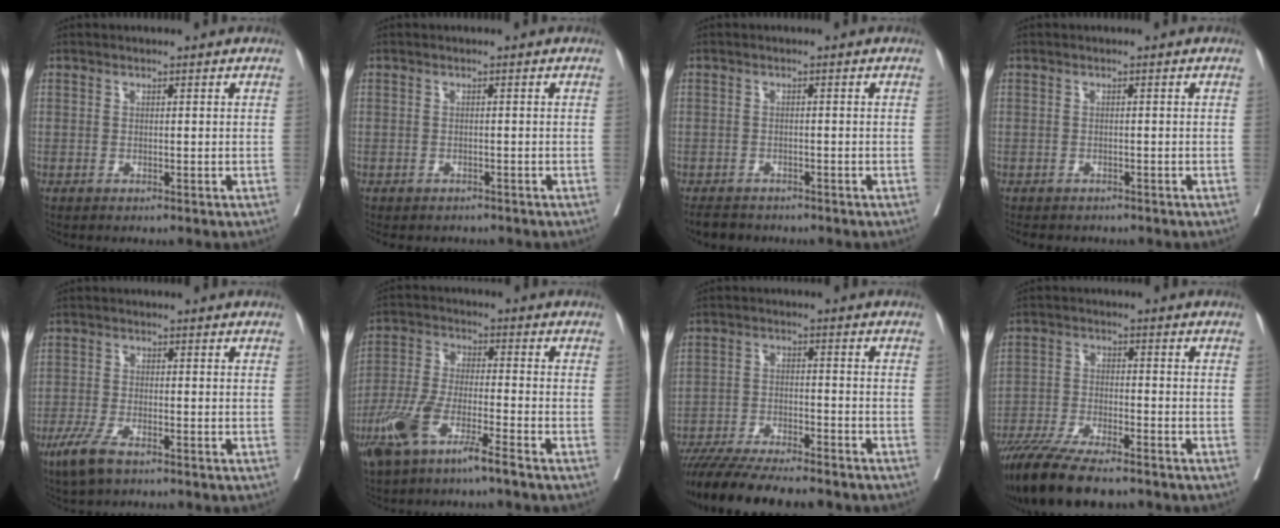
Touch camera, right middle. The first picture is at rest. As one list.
[{"total": 5.1, "force": [-4.4, 2.2, 1.3], "torque": [-0.019, -0.001, -0.054]}, {"total": 4.7, "force": [-4.2, 2.0, 1.2], "torque": [-0.022, -0.007, -0.062]}, {"total": 6.2, "force": [-5.3, 2.4, 2.1], "torque": [-0.036, -0.003, -0.069]}, {"total": 5.1, "force": [-3.3, 1.4, 3.7], "torque": [-0.082, -0.011, -0.060]}, {"total": 9.8, "force": [-6.0, 1.3, 7.6], "torque": [-0.163, -0.012, -0.118]}, {"total": 16.2, "force": [-14.3, 2.1, 7.5], "torque": [-0.123, -0.022, -0.221]}, {"total": 14.2, "force": [-11.6, 2.6, 7.8], "torque": [-0.137, -0.035, -0.194]}]